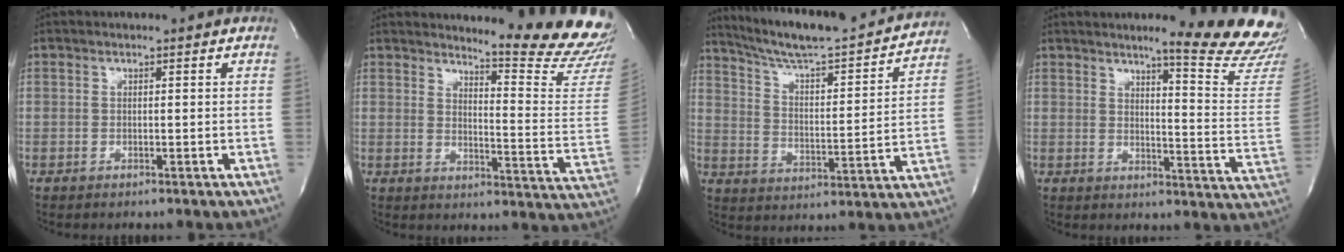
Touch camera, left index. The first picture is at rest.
{"total": 15.9, "force": [15.1, -0.9, 4.7], "torque": [-0.067, -0.143, 0.170]}
{"total": 22.7, "force": [20.4, 2.2, 9.8], "torque": [-0.156, -0.011, 0.290]}
{"total": 15.5, "force": [13.8, -0.8, 7.0], "torque": [-0.082, -0.112, 0.152]}